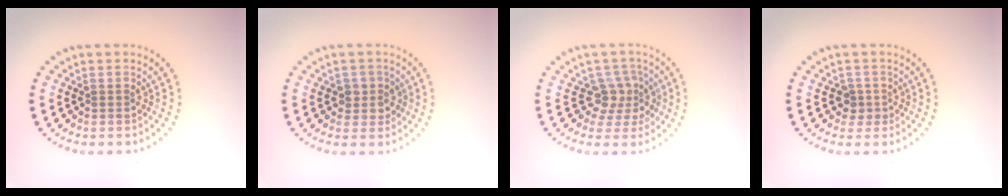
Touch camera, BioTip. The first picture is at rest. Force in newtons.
{"total": 2.0, "press": 1.8, "slide": 0.7}
{"total": 2.7, "press": 2.1, "slide": 1.7}
{"total": 1.6, "press": 1.2, "slide": 1.0}